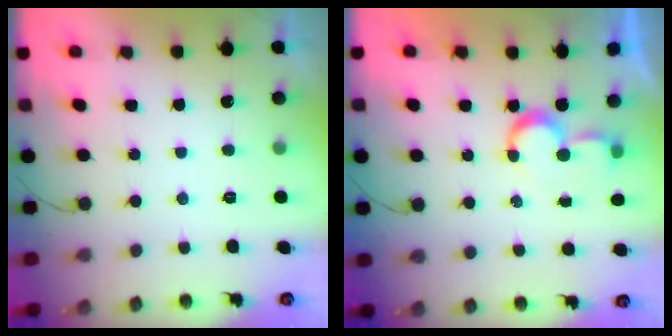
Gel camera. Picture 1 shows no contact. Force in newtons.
{"total": 5.5, "press": 5.4, "slide": 0.5}